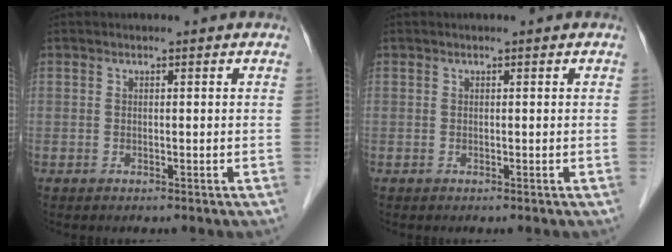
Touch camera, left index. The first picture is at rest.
{"total": 0.0}